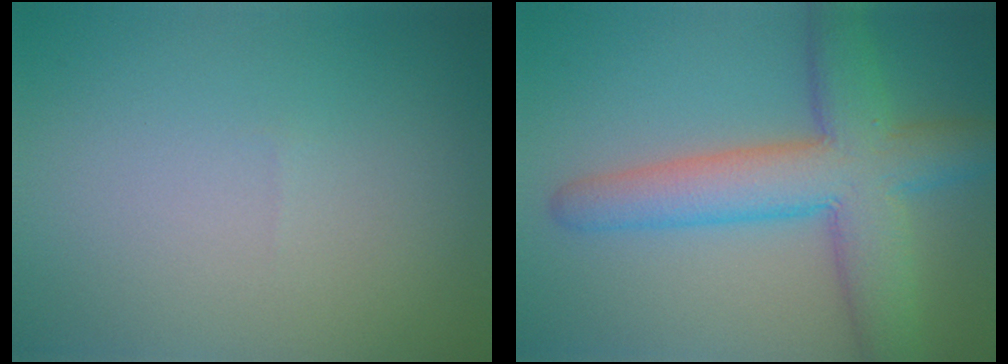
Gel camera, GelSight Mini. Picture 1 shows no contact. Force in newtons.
{"total": 8.1, "press": 8.1, "slide": 0.3}